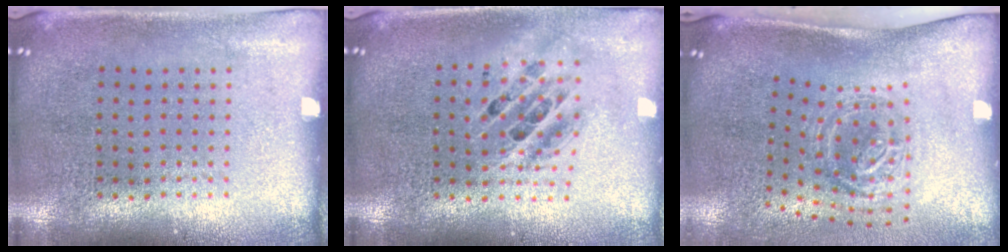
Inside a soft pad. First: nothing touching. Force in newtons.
{"total": 1.7, "press": 1.4, "slide": 1.0}
{"total": 1.8, "press": 1.2, "slide": 1.3}